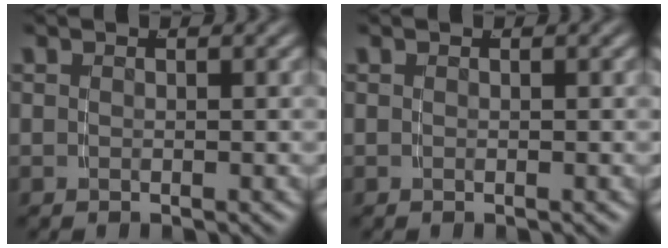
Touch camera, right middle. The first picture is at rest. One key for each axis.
{"total": 0.0}